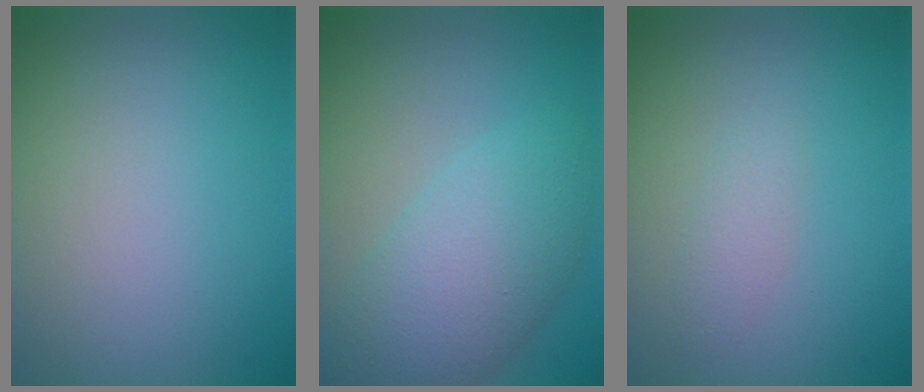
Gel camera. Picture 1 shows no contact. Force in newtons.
{"total": 6.1, "press": 6.1, "slide": 0.2}
{"total": 1.3, "press": 1.3, "slide": 0.1}